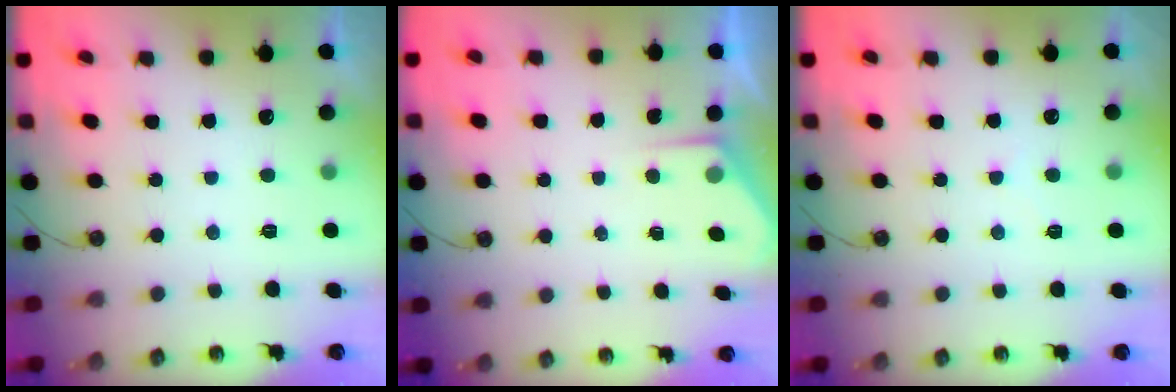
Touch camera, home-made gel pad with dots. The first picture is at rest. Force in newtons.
{"total": 3.0, "press": 3.0, "slide": 0.4}
{"total": 2.9, "press": 2.9, "slide": 0.4}